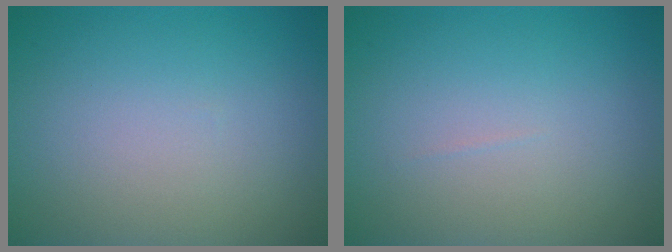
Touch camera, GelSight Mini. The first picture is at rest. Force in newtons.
{"total": 0.0}